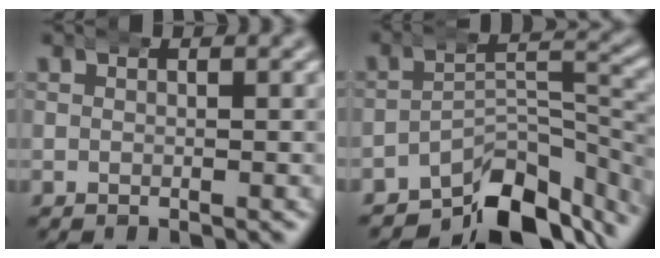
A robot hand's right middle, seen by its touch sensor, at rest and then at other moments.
{"total": 9.8, "force": [-7.2, 3.8, 5.4], "torque": [-0.044, -0.011, -0.111]}